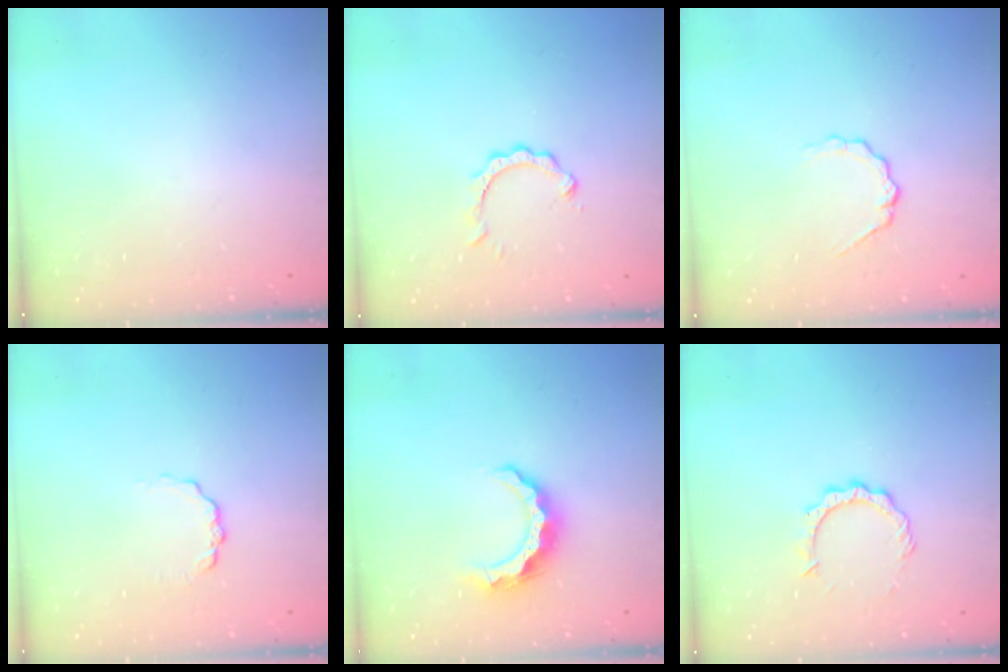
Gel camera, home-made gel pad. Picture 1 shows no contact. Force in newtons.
{"total": 2.1, "press": 2.1, "slide": 0.2}
{"total": 4.3, "press": 4.3, "slide": 0.4}
{"total": 4.8, "press": 4.8, "slide": 0.5}
{"total": 7.7, "press": 7.7, "slide": 0.4}
{"total": 5.5, "press": 5.5, "slide": 0.3}